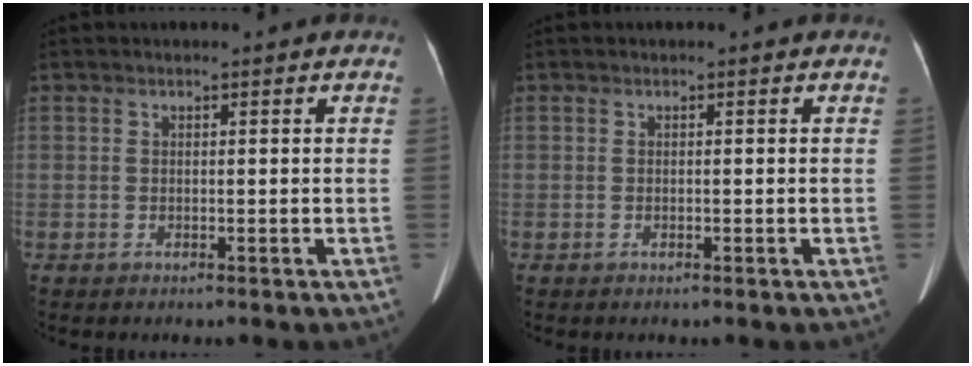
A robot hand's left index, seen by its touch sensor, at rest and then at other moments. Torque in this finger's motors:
{"motor_torque": [-0.12, -0.05, -0.01, -0.01]}